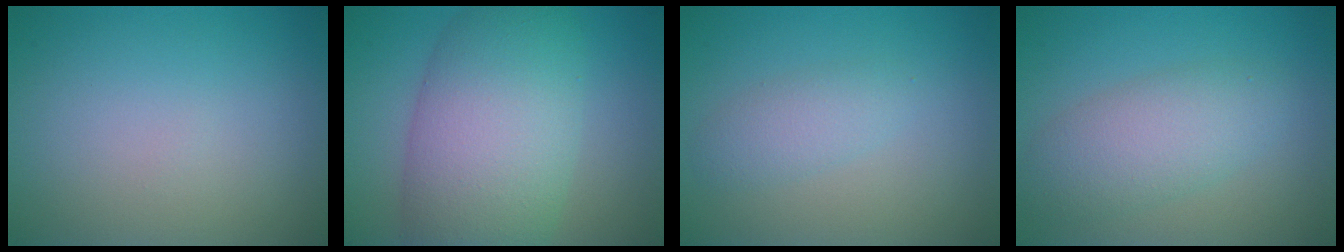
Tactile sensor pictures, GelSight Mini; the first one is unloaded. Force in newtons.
{"total": 10.4, "press": 10.4, "slide": 0.3}
{"total": 2.0, "press": 2.0, "slide": 0.1}
{"total": 4.4, "press": 4.4, "slide": 0.3}